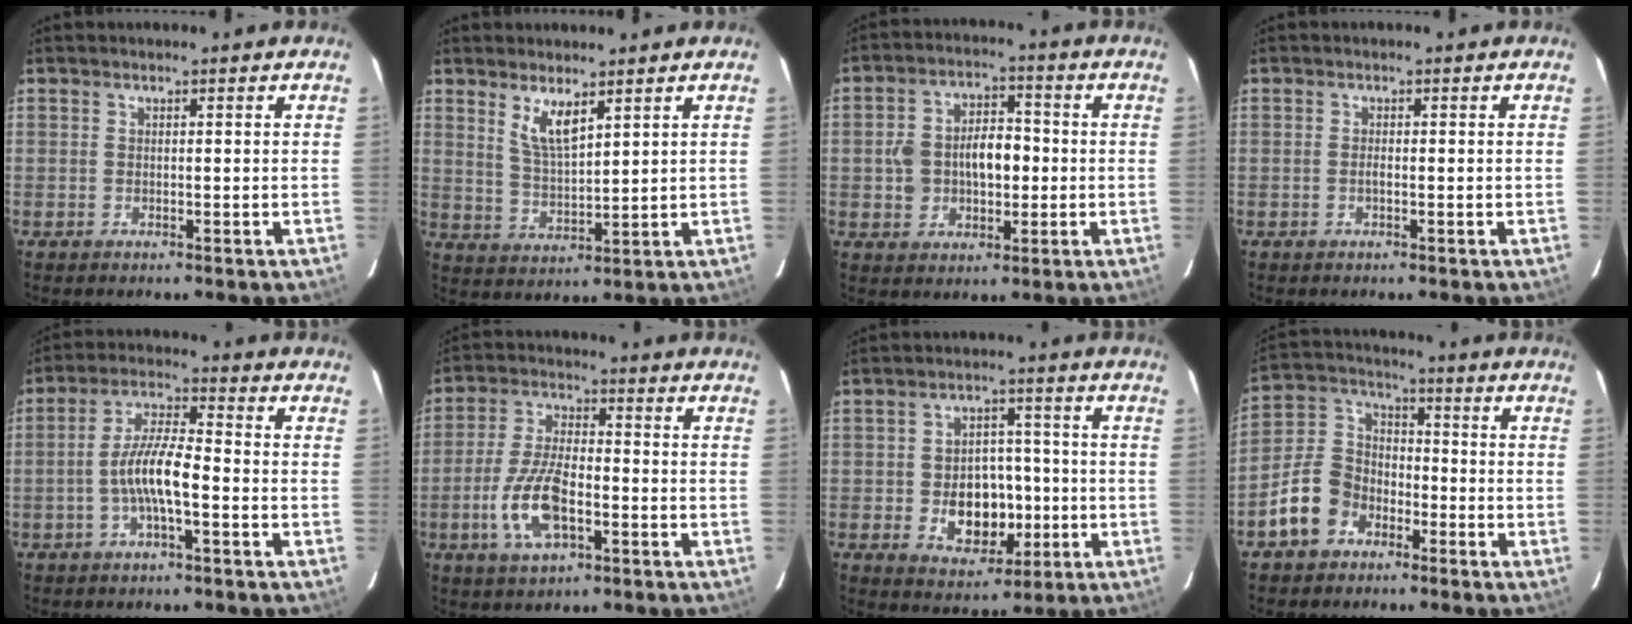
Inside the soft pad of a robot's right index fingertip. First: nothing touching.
{"total": 5.8, "force": [3.6, 1.5, 4.2], "torque": [-0.080, -0.008, 0.074]}
{"total": 9.3, "force": [-0.7, 6.2, 6.8], "torque": [-0.129, 0.019, -0.005]}
{"total": 0.7, "force": [-0.3, 0.1, 0.6], "torque": [-0.014, 0.002, -0.005]}
{"total": 8.3, "force": [-2.7, 1.5, 7.7], "torque": [-0.156, 0.008, -0.050]}
{"total": 11.2, "force": [-4.1, 4.5, 9.4], "torque": [-0.199, -0.002, -0.074]}
{"total": 10.3, "force": [-2.5, 7.4, 6.8], "torque": [-0.135, 0.010, -0.020]}
{"total": 10.7, "force": [-5.9, 7.8, 4.4], "torque": [-0.102, 0.038, -0.101]}